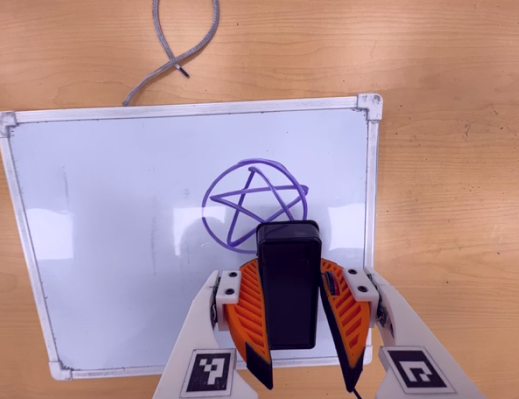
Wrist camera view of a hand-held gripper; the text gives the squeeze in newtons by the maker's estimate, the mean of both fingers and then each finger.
{"total": 8.8, "left": 7.9, "right": 9.7}